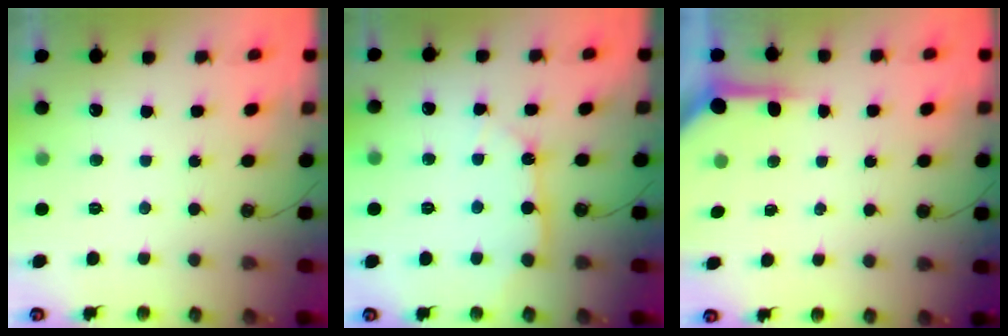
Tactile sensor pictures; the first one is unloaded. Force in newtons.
{"total": 7.5, "press": 7.5, "slide": 0.9}
{"total": 3.8, "press": 3.8, "slide": 0.3}